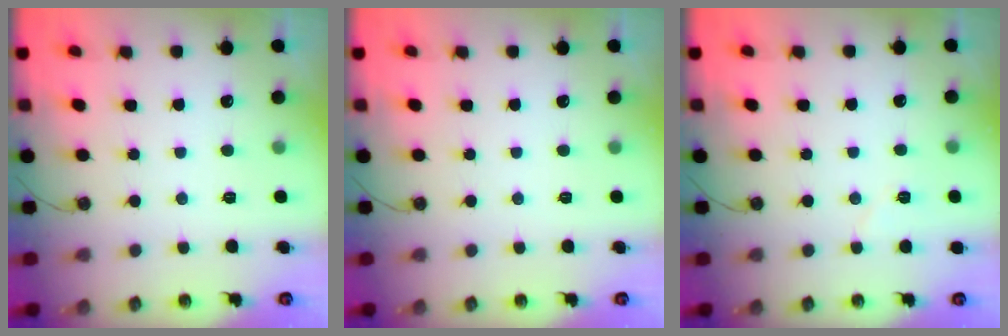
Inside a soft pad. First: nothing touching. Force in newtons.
{"total": 0.0}
{"total": 4.6, "press": 3.8, "slide": 2.6}